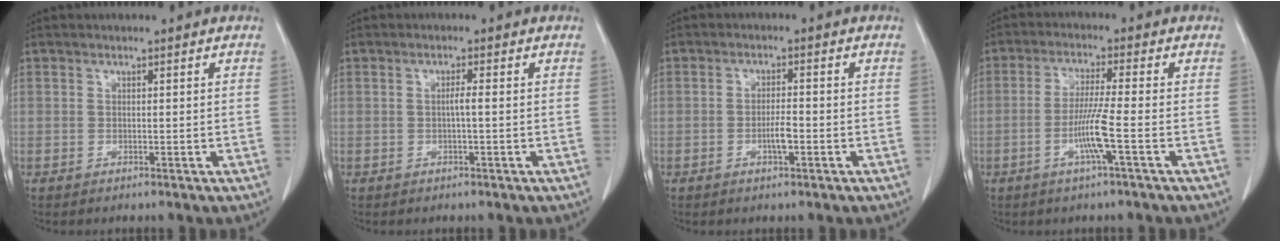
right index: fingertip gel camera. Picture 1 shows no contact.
{"total": 1.3, "force": [-0.1, -0.1, 1.3], "torque": [-0.024, 0.002, -0.002]}
{"total": 2.9, "force": [-1.0, 0.5, 2.6], "torque": [-0.049, 0.001, -0.017]}
{"total": 6.1, "force": [-2.1, -0.9, 5.7], "torque": [-0.112, -0.007, -0.042]}